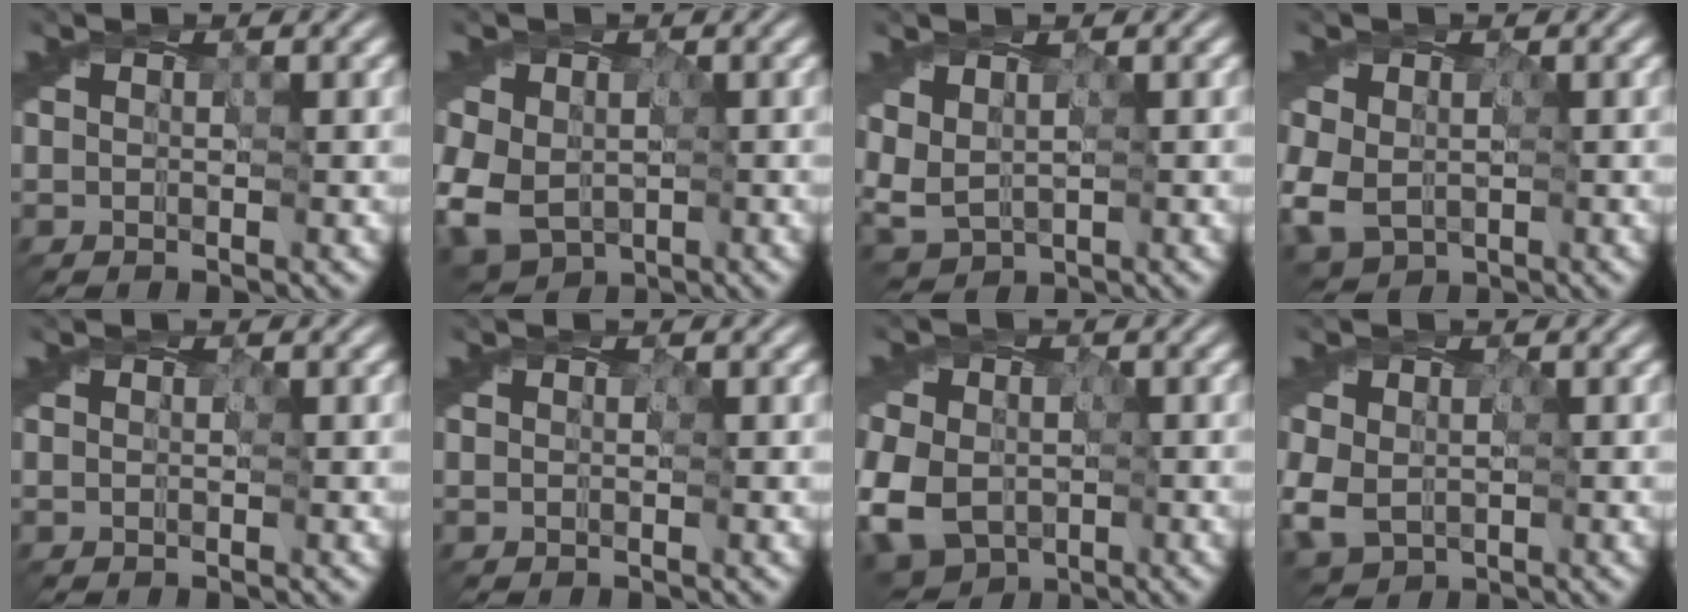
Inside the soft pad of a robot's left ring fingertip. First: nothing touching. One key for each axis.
{"total": 9.0, "fx": -1.7, "fy": 7.1, "fz": 5.2, "tx": -0.119, "ty": -0.013, "tz": -0.046}
{"total": 2.7, "fx": 1.1, "fy": 1.9, "fz": 1.5, "tx": -0.039, "ty": -0.003, "tz": 0.025}
{"total": 5.7, "fx": -1.2, "fy": 4.3, "fz": 3.5, "tx": -0.088, "ty": -0.012, "tz": -0.017}
{"total": 0.0}
{"total": 0.0}
{"total": 9.2, "fx": -2.7, "fy": 7.3, "fz": 5.0, "tx": -0.111, "ty": -0.018, "tz": -0.064}
{"total": 4.8, "fx": -0.9, "fy": 3.7, "fz": 3.0, "tx": -0.077, "ty": -0.011, "tz": -0.013}